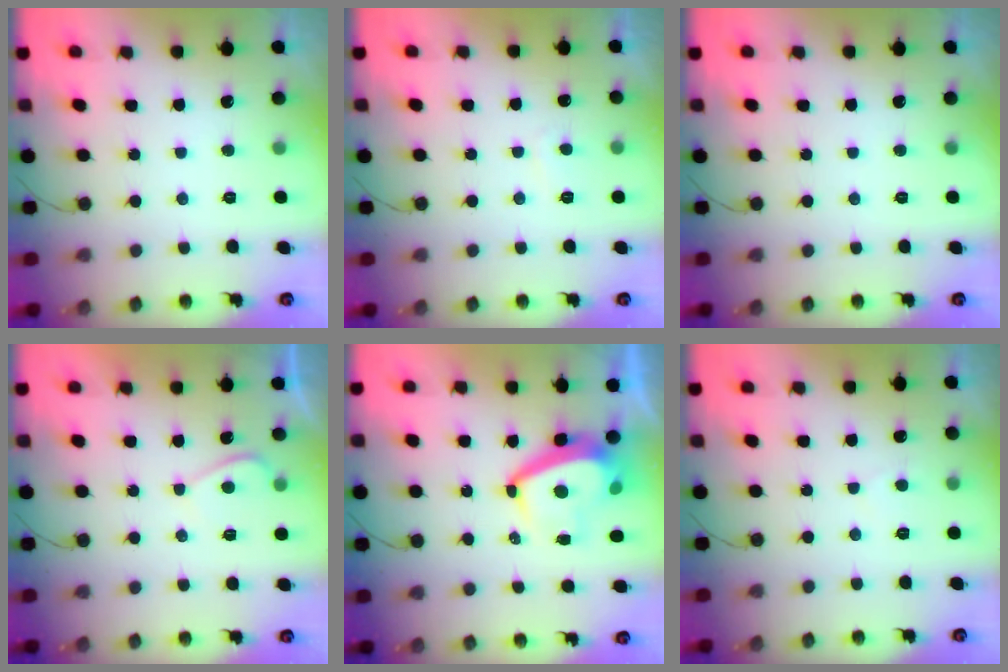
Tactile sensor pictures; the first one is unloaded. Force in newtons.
{"total": 0.8, "press": 0.7, "slide": 0.5}
{"total": 0.0}
{"total": 0.5, "press": 0.2, "slide": 0.5}
{"total": 9.1, "press": 9.1, "slide": 1.2}
{"total": 3.1, "press": 3.1, "slide": 0.3}